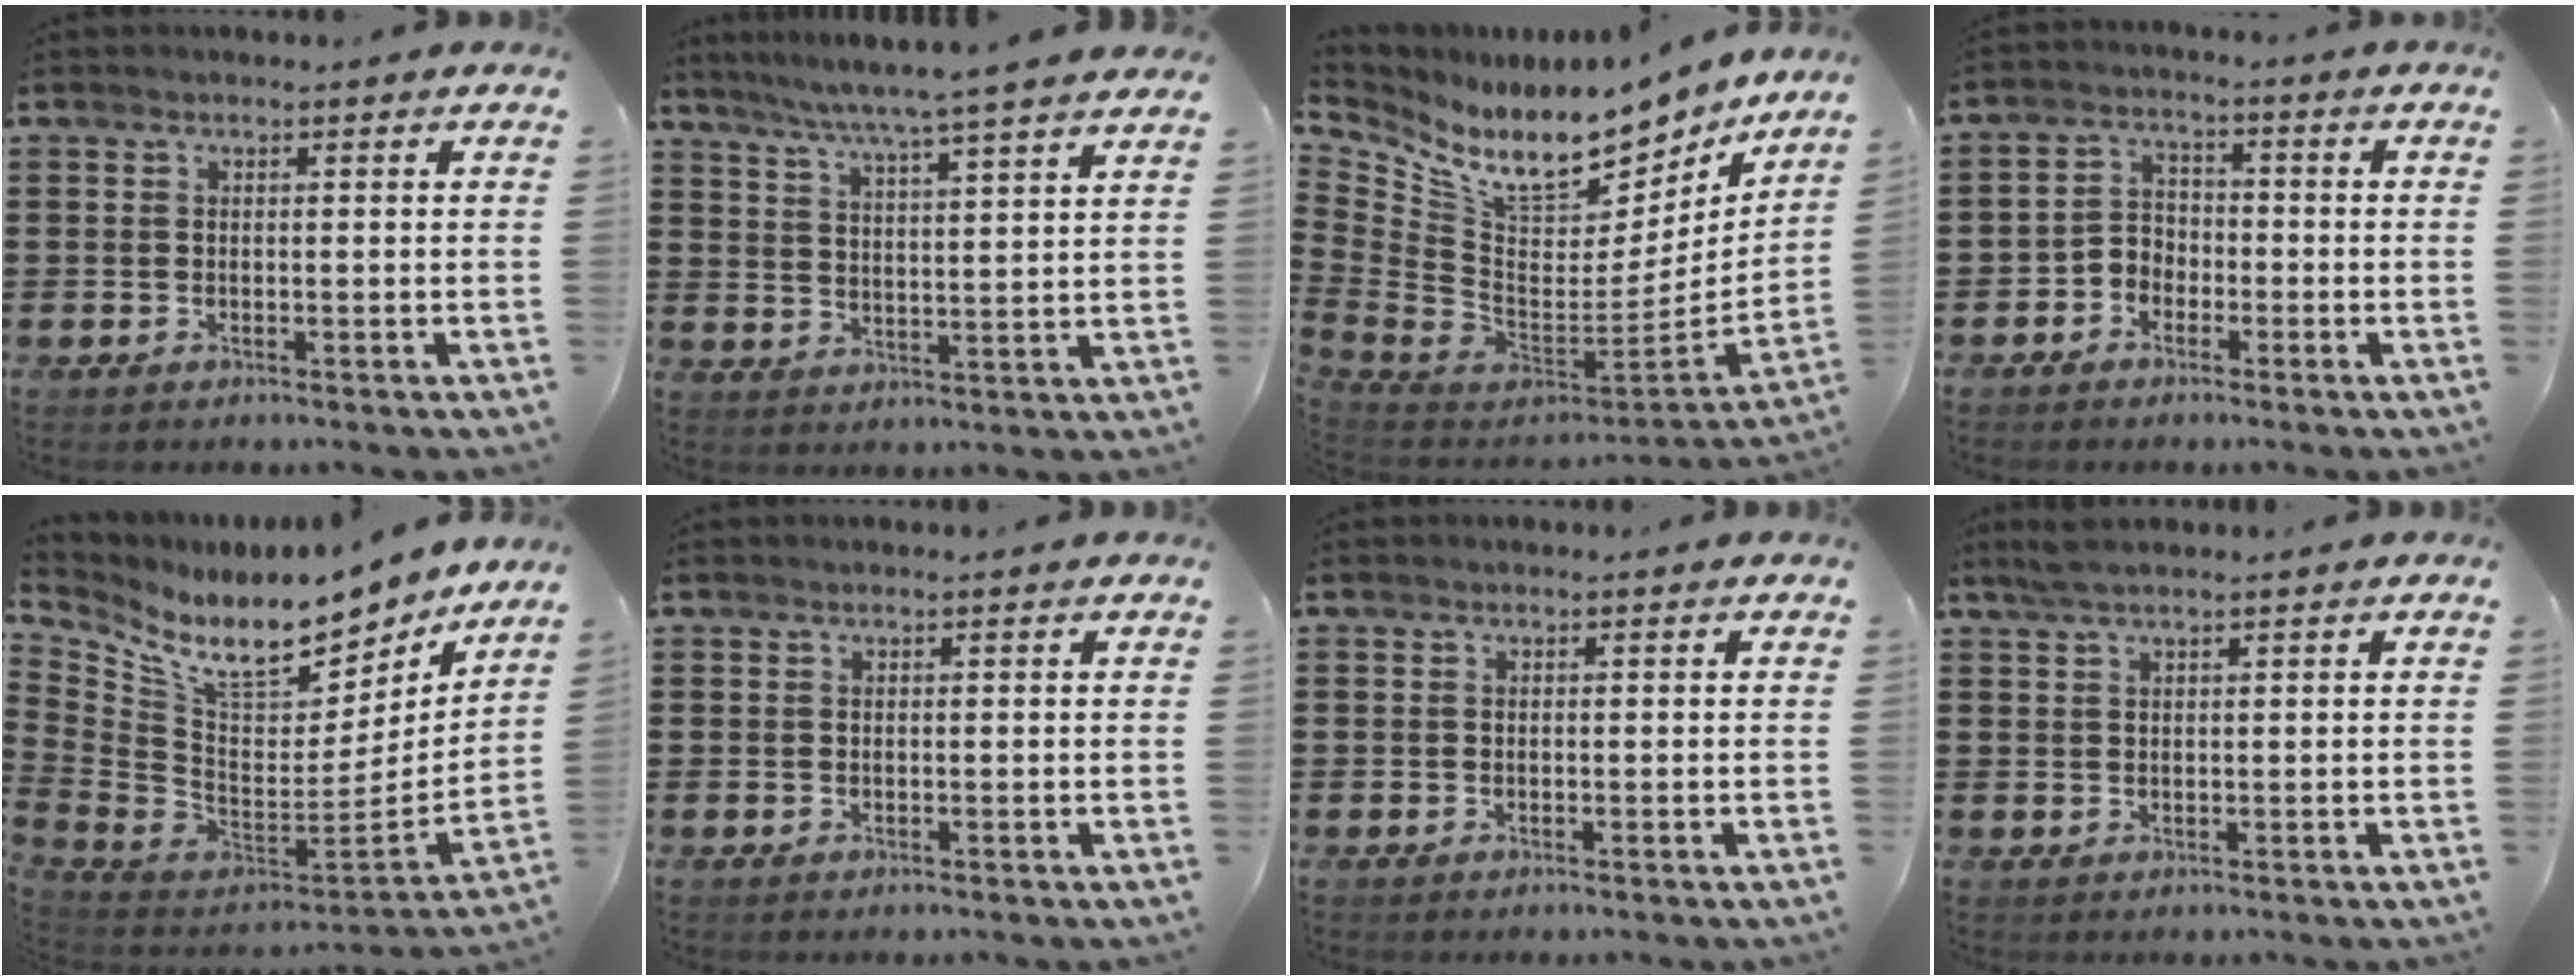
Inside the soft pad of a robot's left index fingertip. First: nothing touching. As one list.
[{"total": 5.8, "force": [5.2, -1.4, 2.3], "torque": [-0.063, -0.036, 0.086]}, {"total": 11.8, "force": [9.5, 3.4, 6.1], "torque": [-0.136, -0.088, 0.163]}, {"total": 3.4, "force": [-2.6, 2.1, 0.4], "torque": [-0.017, 0.007, -0.058]}, {"total": 11.3, "force": [9.1, 3.0, 6.0], "torque": [-0.143, -0.082, 0.157]}, {"total": 0.0}, {"total": 0.0}, {"total": 2.1, "force": [1.6, 0.2, 1.4], "torque": [-0.030, 0.002, 0.029]}]